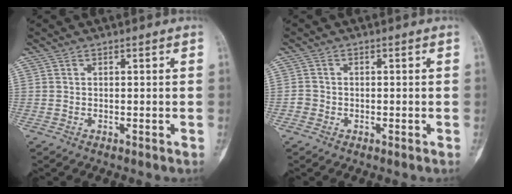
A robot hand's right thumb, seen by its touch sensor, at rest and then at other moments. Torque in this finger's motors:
{"motor_torque": [1.06, 0.91, 0.24, -0.38, -0.02]}